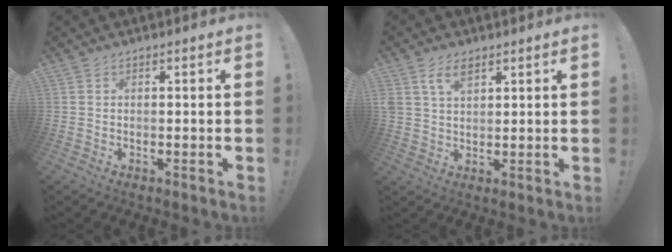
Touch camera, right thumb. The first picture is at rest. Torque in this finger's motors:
{"motor_torque": [0.98, 1.28, -0.01, 0.07, 0.01]}